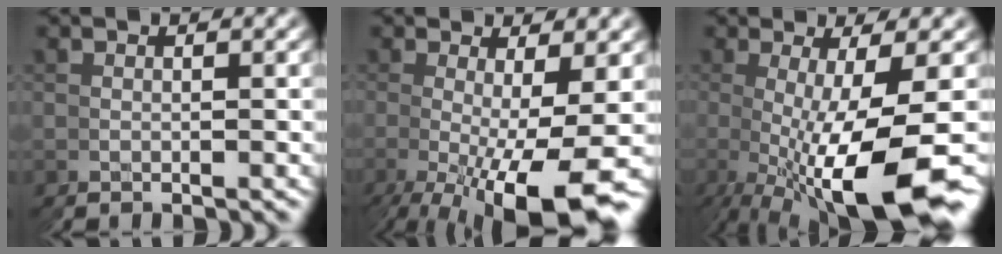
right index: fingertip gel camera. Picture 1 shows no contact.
{"total": 8.5, "force": [-3.2, 2.4, 7.5], "torque": [-0.123, -0.033, -0.027]}
{"total": 10.3, "force": [-2.4, 3.3, 9.5], "torque": [-0.181, -0.026, -0.014]}